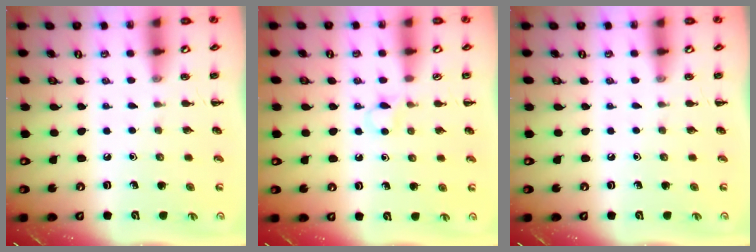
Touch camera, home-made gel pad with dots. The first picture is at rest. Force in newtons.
{"total": 3.6, "press": 3.4, "slide": 1.3}
{"total": 0.0}